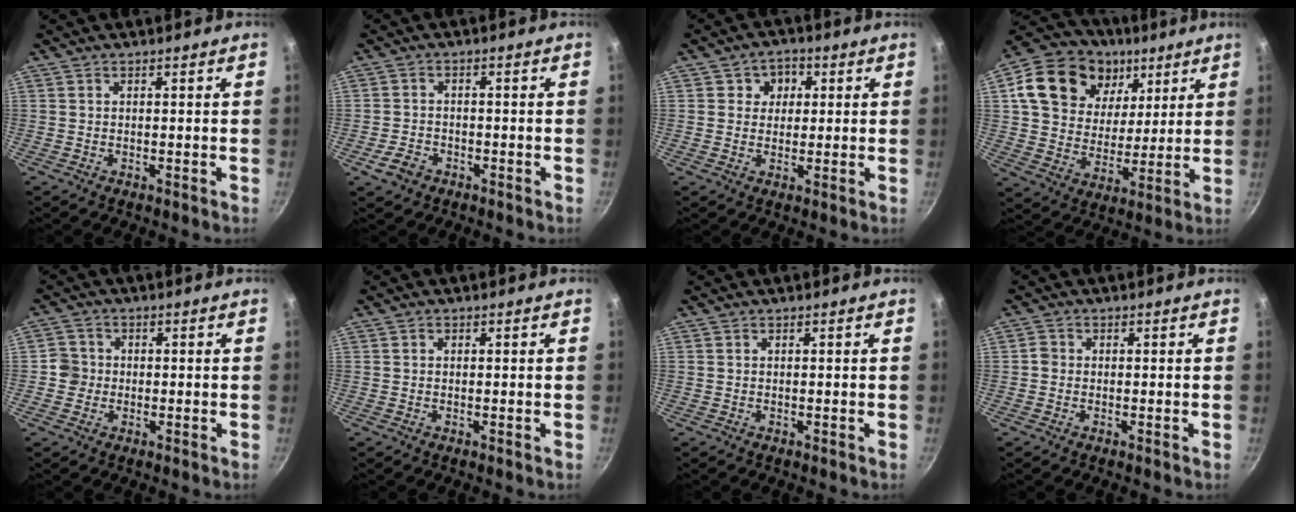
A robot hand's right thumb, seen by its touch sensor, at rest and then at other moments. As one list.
[{"total": 4.0, "force": [-2.2, 2.9, 1.7], "torque": [-0.030, 0.021, -0.038]}, {"total": 4.7, "force": [1.2, 4.3, 1.6], "torque": [0.009, 0.002, 0.012]}, {"total": 20.5, "force": [8.4, 15.4, 10.6], "torque": [-0.161, -0.014, 0.142]}, {"total": 3.6, "force": [-0.4, 3.5, 0.7], "torque": [0.011, 0.009, -0.016]}, {"total": 0.7, "force": [0.2, 0.6, 0.2], "torque": [-0.001, 0.004, 0.001]}, {"total": 0.0}, {"total": 1.4, "force": [-0.3, 1.3, 0.5], "torque": [-0.004, 0.006, -0.009]}]